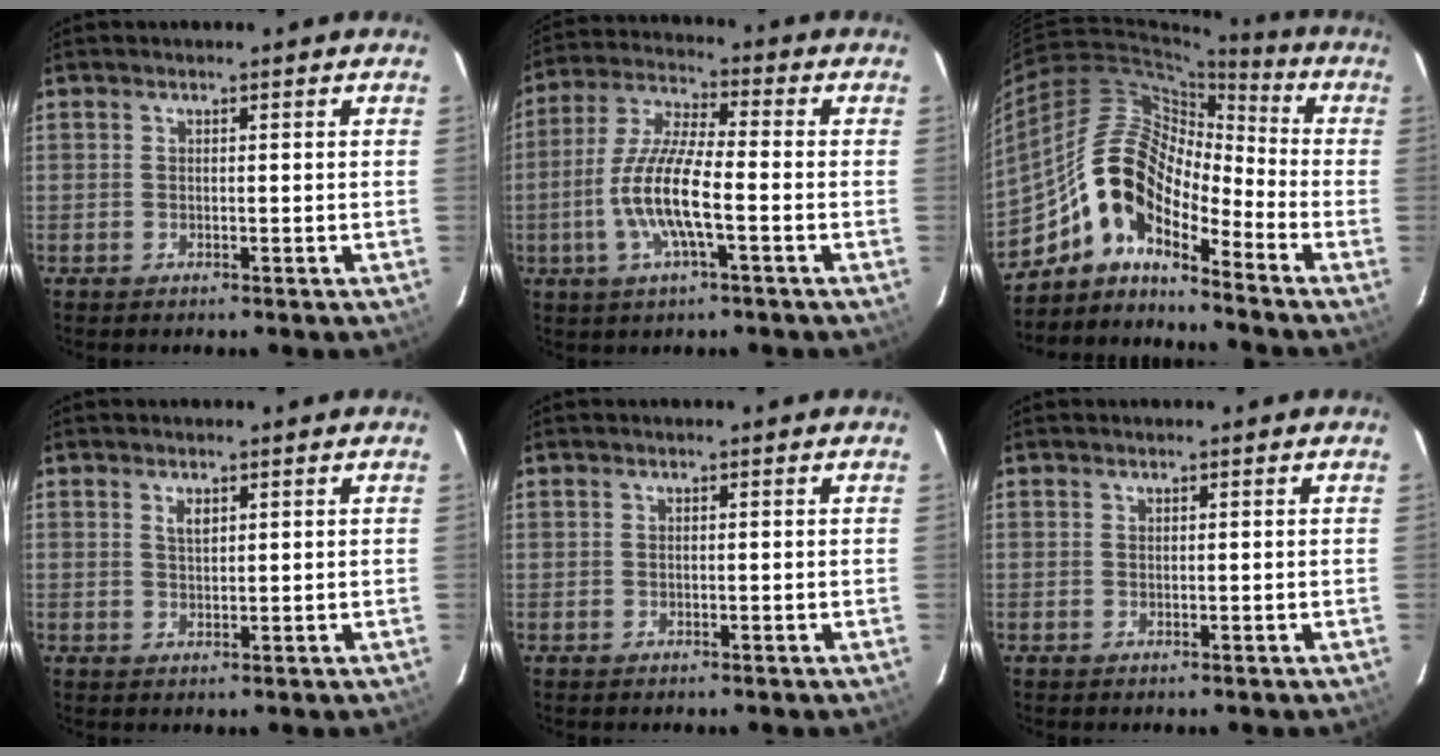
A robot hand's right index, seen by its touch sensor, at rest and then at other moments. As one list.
[{"total": 11.8, "force": [-3.2, 2.3, 11.1], "torque": [-0.234, -0.002, -0.066]}, {"total": 12.4, "force": [-8.1, 4.9, 7.9], "torque": [-0.135, 0.021, -0.173]}, {"total": 1.9, "force": [1.0, 0.9, 1.4], "torque": [-0.023, 0.001, 0.018]}, {"total": 0.0}, {"total": 0.0}]